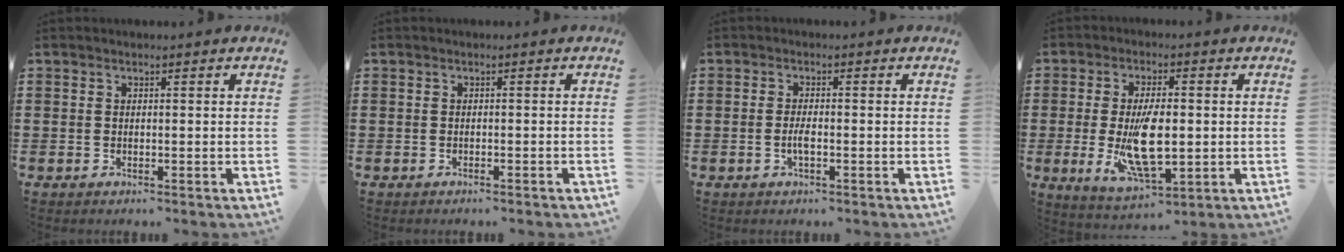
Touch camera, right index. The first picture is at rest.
{"total": 0.6, "force": [-0.6, 0.1, 0.2], "torque": [-0.005, -0.002, -0.012]}
{"total": 2.3, "force": [-0.7, 0.6, 2.1], "torque": [-0.046, -0.002, -0.015]}
{"total": 10.2, "force": [-0.9, 4.3, 9.2], "torque": [-0.183, -0.012, -0.016]}